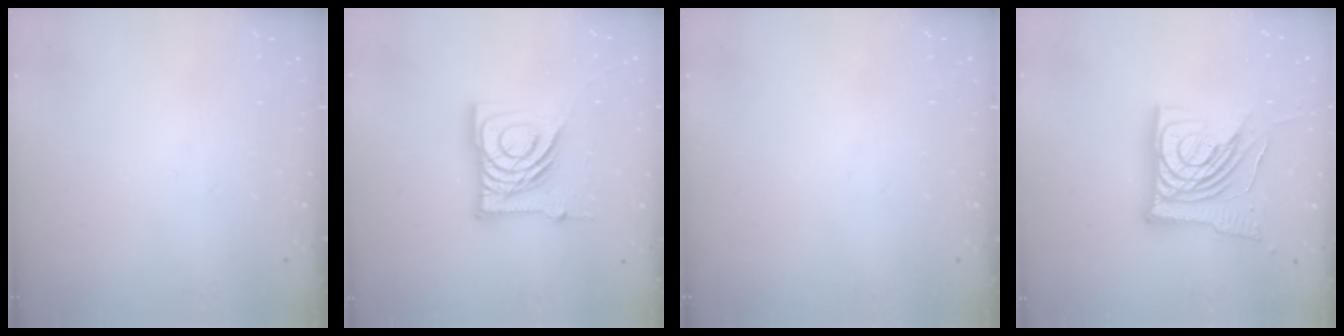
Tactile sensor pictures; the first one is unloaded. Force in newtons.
{"total": 16.2, "press": 16.2, "slide": 1.7}
{"total": 0.0}
{"total": 18.0, "press": 17.9, "slide": 1.8}